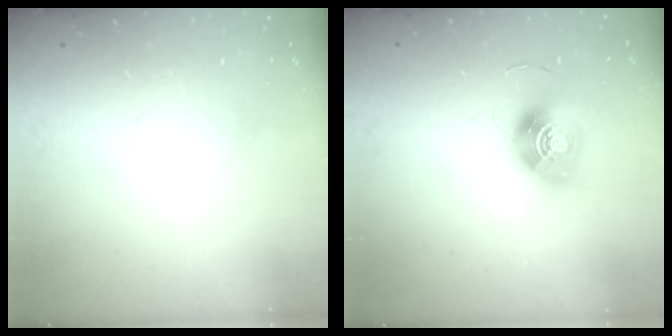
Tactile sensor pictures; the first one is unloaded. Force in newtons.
{"total": 12.2, "press": 12.2, "slide": 0.5}